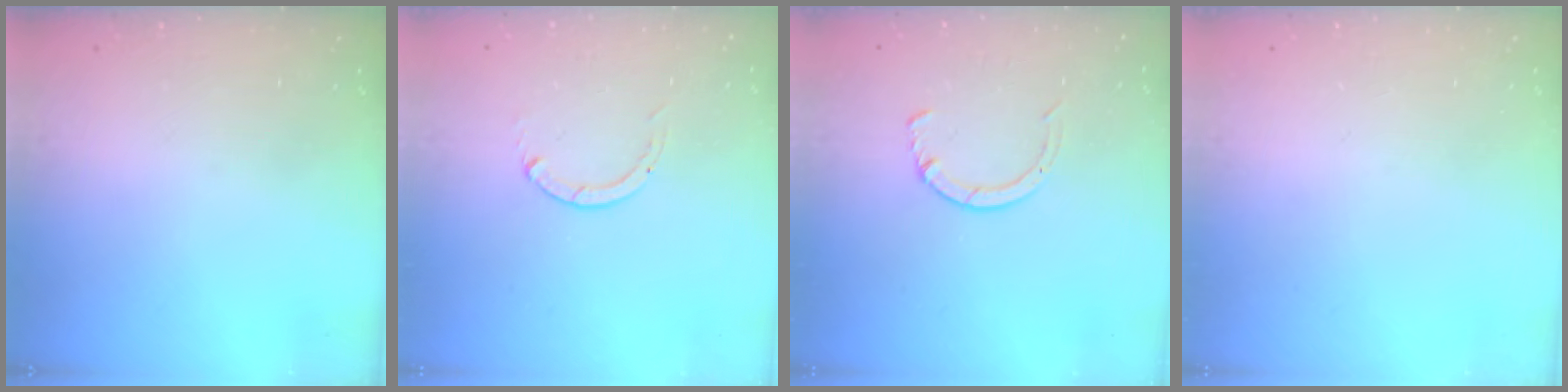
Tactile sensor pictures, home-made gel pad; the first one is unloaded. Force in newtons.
{"total": 0.0}
{"total": 3.3, "press": 3.3, "slide": 0.4}
{"total": 0.0}